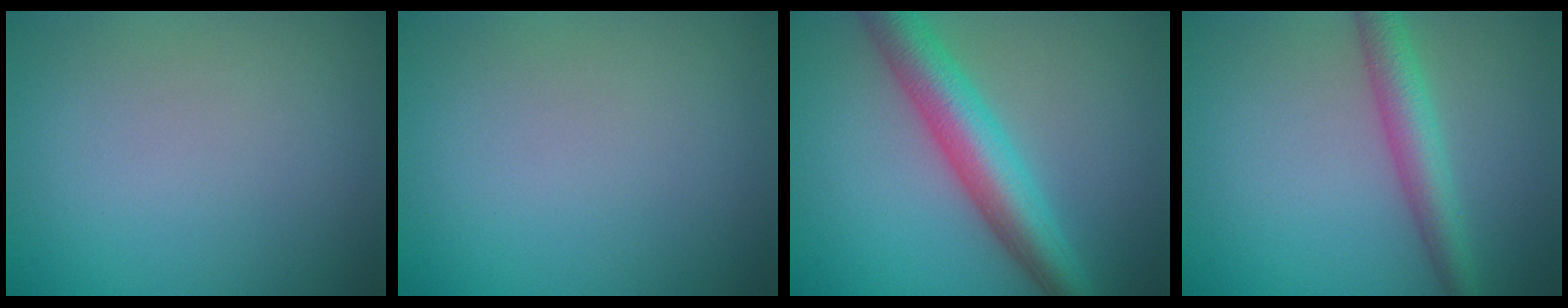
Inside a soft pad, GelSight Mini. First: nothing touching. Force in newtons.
{"total": 0.0}
{"total": 6.9, "press": 6.9, "slide": 0.1}
{"total": 3.9, "press": 3.9, "slide": 0.1}